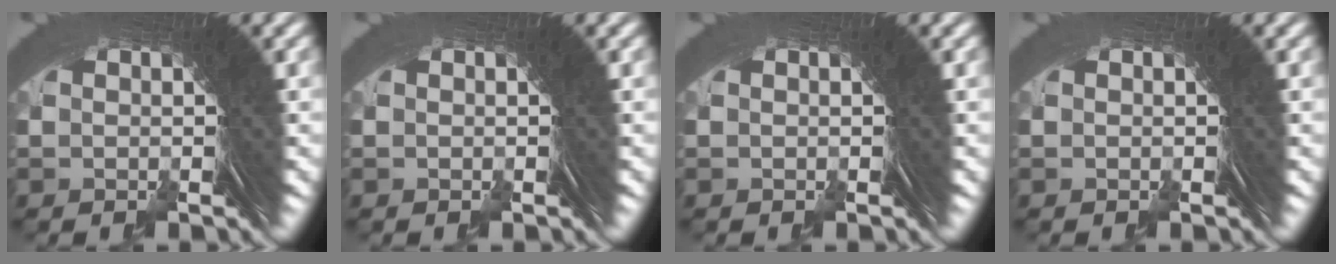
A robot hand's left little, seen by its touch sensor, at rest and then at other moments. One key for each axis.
{"total": 0.0}
{"total": 0.0}
{"total": 0.0}